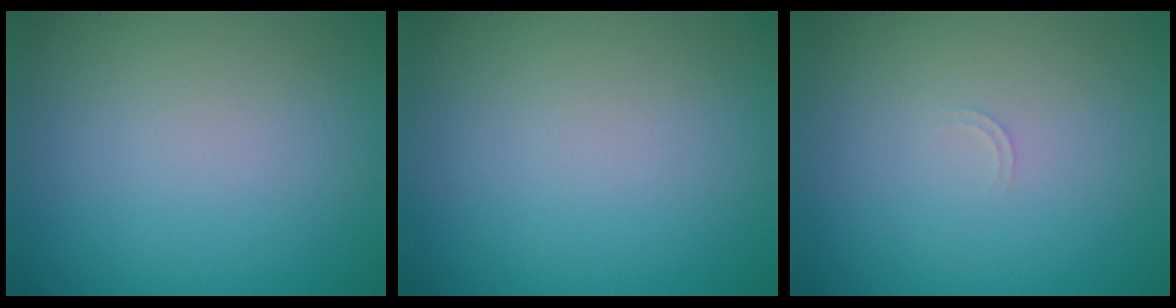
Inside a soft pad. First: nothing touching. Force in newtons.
{"total": 0.0}
{"total": 0.6, "press": 0.6, "slide": 0.2}